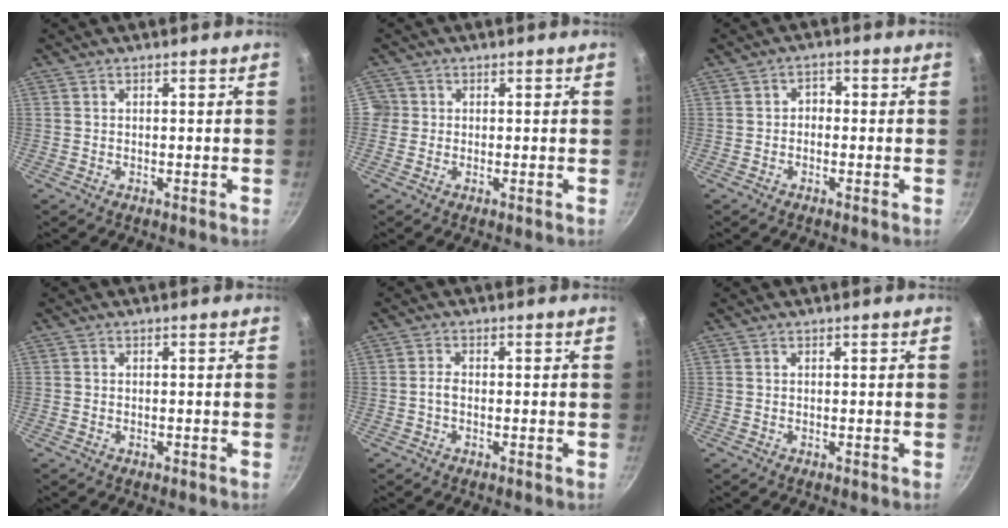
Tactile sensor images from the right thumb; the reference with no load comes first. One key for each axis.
{"total": 2.5, "fx": -0.1, "fy": 2.5, "fz": 0.3, "tx": 0.012, "ty": 0.007, "tz": -0.006}
{"total": 1.9, "fx": -0.3, "fy": 1.5, "fz": 1.1, "tx": -0.012, "ty": 0.009, "tz": -0.007}
{"total": 0.6, "fx": -0.3, "fy": 0.4, "fz": 0.3, "tx": -0.005, "ty": 0.002, "tz": -0.005}
{"total": 1.7, "fx": -0.4, "fy": 1.0, "fz": 1.3, "tx": -0.026, "ty": 0.010, "tz": -0.011}
{"total": 0.0}